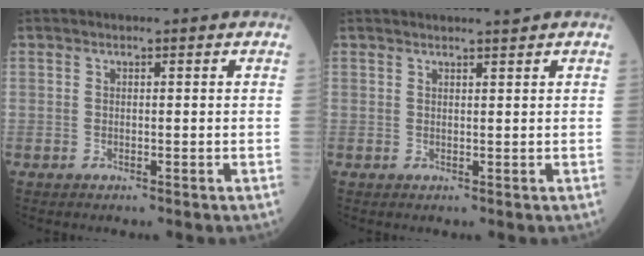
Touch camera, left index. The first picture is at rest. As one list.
[{"total": 2.0, "force": [1.9, -0.2, 0.6], "torque": [-0.008, 0.005, 0.029]}]